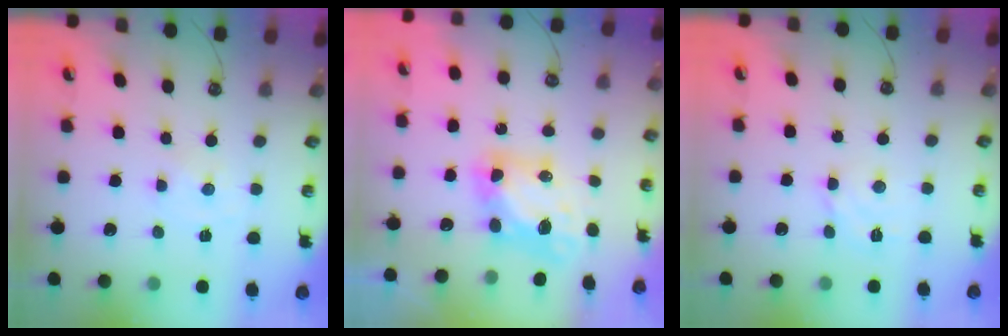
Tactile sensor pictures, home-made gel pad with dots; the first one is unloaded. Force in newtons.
{"total": 8.2, "press": 8.2, "slide": 0.3}
{"total": 4.2, "press": 4.2, "slide": 0.3}